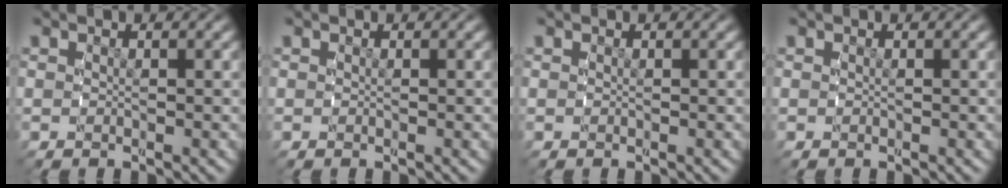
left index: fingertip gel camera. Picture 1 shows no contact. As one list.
[{"total": 0.0}, {"total": 0.0}, {"total": 0.0}]